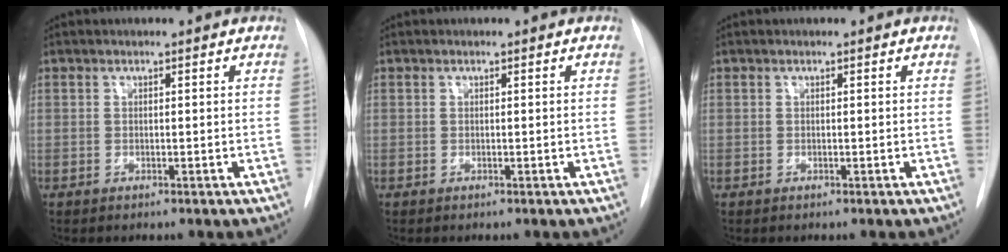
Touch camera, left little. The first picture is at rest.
{"total": 0.0}
{"total": 0.0}